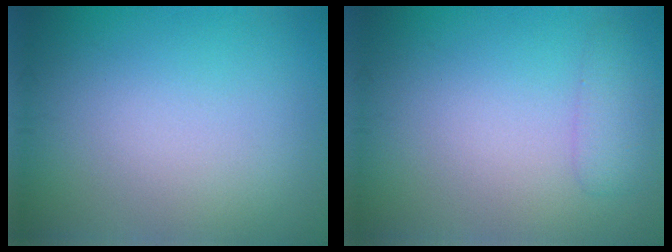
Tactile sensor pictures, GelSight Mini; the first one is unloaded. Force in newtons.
{"total": 1.5, "press": 1.5, "slide": 0.2}